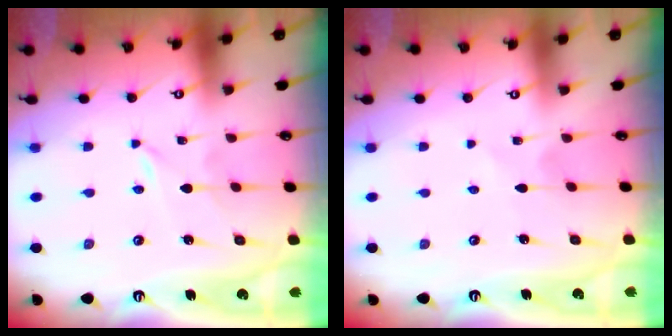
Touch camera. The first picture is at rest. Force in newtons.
{"total": 2.5, "press": 2.5, "slide": 0.3}